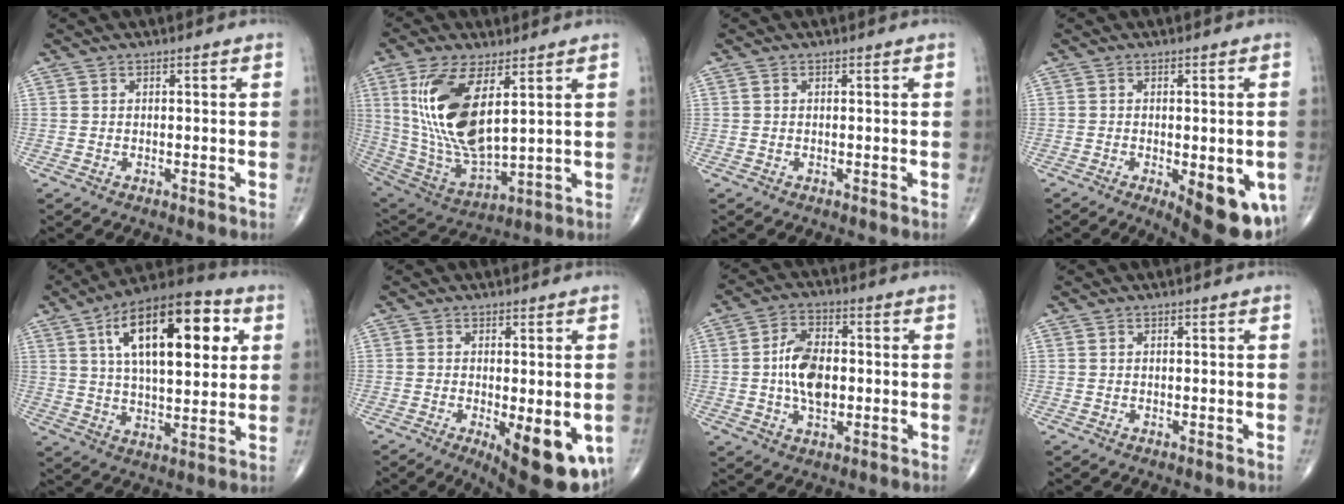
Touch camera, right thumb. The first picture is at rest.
{"total": 18.2, "force": [5.4, 7.5, 15.6], "torque": [-0.315, -0.029, 0.119]}
{"total": 0.0}
{"total": 13.2, "force": [-4.4, 4.9, 11.4], "torque": [-0.115, -0.009, -0.044]}
{"total": 21.9, "force": [7.0, 9.7, 18.4], "torque": [-0.270, 0.000, 0.104]}
{"total": 14.2, "force": [-4.4, 4.8, 12.6], "torque": [-0.140, -0.019, -0.047]}
{"total": 9.6, "force": [-0.3, 5.6, 7.7], "torque": [-0.128, 0.009, -0.008]}
{"total": 0.0}